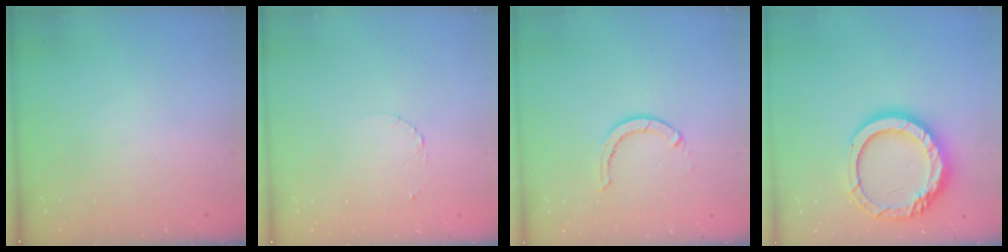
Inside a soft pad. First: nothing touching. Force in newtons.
{"total": 1.6, "press": 1.6, "slide": 0.2}
{"total": 2.9, "press": 2.9, "slide": 0.1}
{"total": 16.9, "press": 16.8, "slide": 1.2}